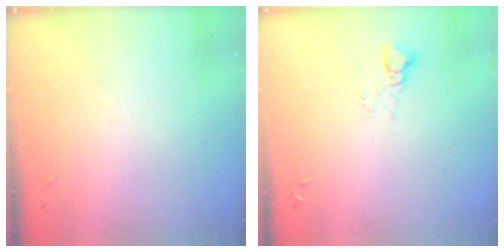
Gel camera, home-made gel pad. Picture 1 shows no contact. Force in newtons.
{"total": 3.6, "press": 3.6, "slide": 0.3}